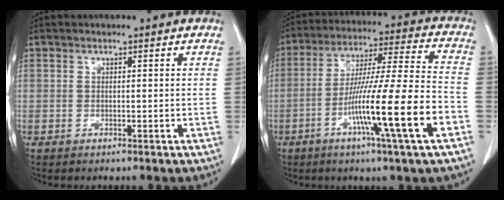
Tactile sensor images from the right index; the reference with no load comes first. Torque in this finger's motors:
{"motor_torque": [1.79, -0.35, 1.05, 0.21]}